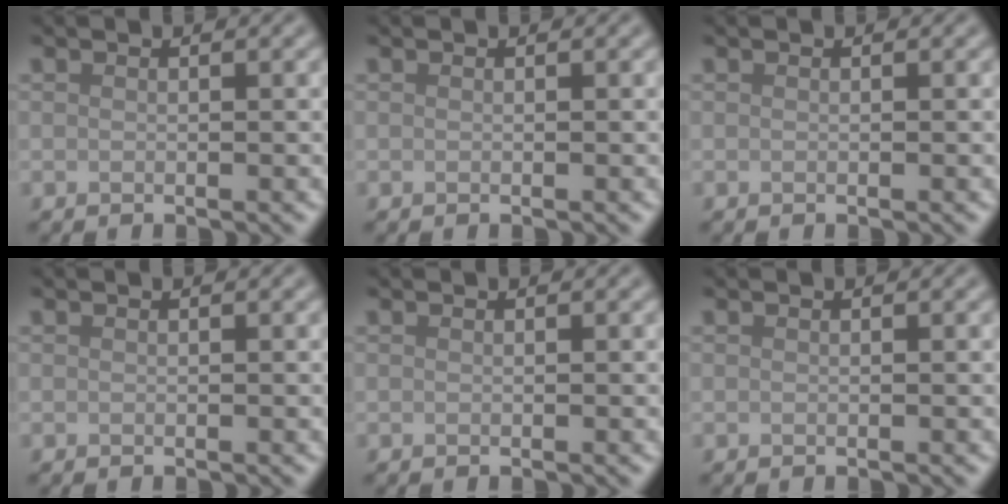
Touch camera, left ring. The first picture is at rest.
{"total": 0.0}
{"total": 0.0}
{"total": 0.0}
{"total": 0.0}
{"total": 0.0}